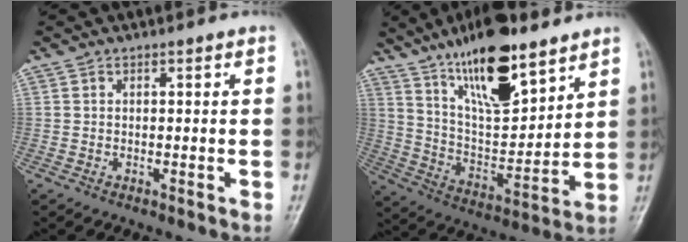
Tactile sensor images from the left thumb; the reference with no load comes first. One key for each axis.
{"total": 19.9, "fx": 13.5, "fy": 7.6, "fz": 12.5, "tx": -0.165, "ty": -0.077, "tz": 0.239}